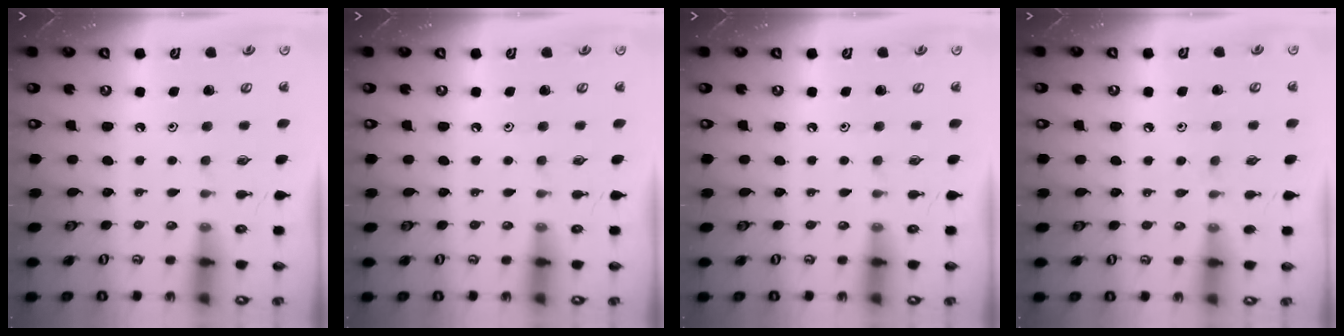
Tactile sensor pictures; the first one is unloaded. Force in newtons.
{"total": 0.0}
{"total": 0.0}
{"total": 4.9, "press": 4.9, "slide": 0.7}